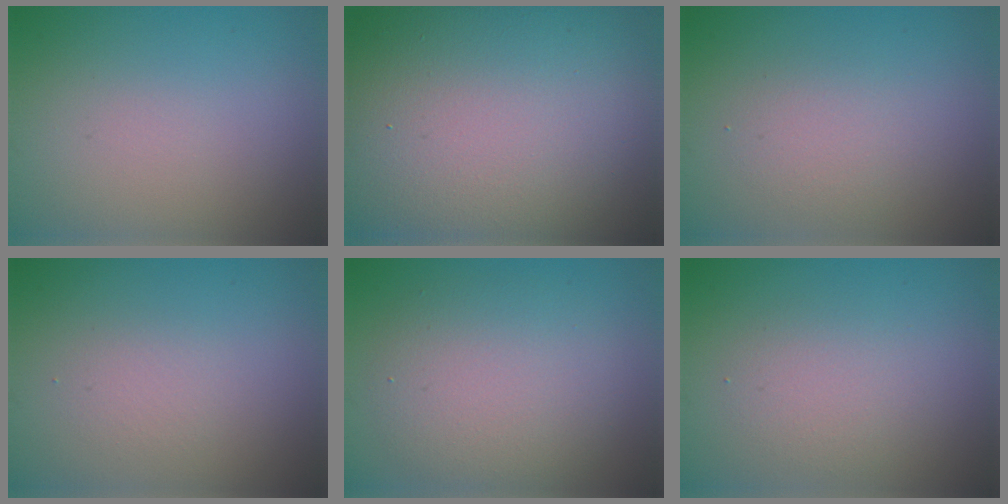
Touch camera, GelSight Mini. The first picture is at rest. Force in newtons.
{"total": 19.6, "press": 19.5, "slide": 1.6}
{"total": 2.0, "press": 2.0, "slide": 0.2}
{"total": 1.3, "press": 1.3, "slide": 0.1}
{"total": 5.5, "press": 5.5, "slide": 0.5}
{"total": 2.4, "press": 2.4, "slide": 0.1}